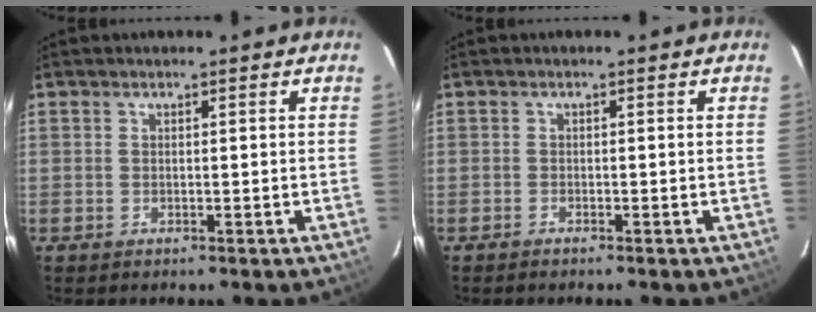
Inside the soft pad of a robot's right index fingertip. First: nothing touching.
{"total": 0.7, "force": [-0.7, 0.1, 0.2], "torque": [-0.006, -0.001, -0.014]}